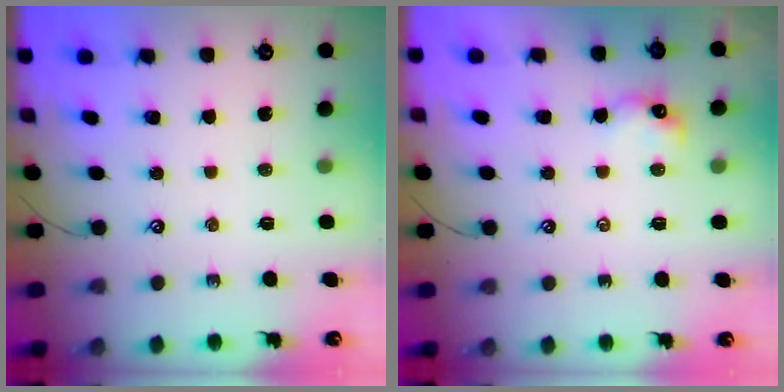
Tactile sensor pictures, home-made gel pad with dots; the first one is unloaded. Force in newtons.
{"total": 2.9, "press": 2.9, "slide": 0.3}